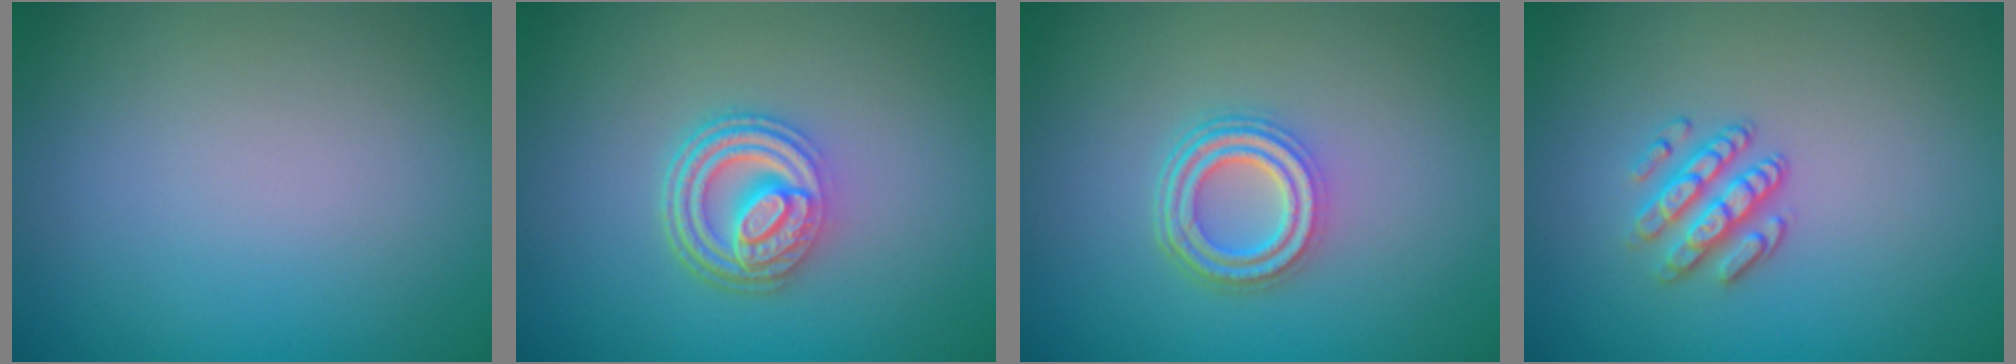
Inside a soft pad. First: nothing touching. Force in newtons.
{"total": 4.9, "press": 3.6, "slide": 3.3}
{"total": 4.0, "press": 3.1, "slide": 2.5}
{"total": 2.7, "press": 2.4, "slide": 1.2}